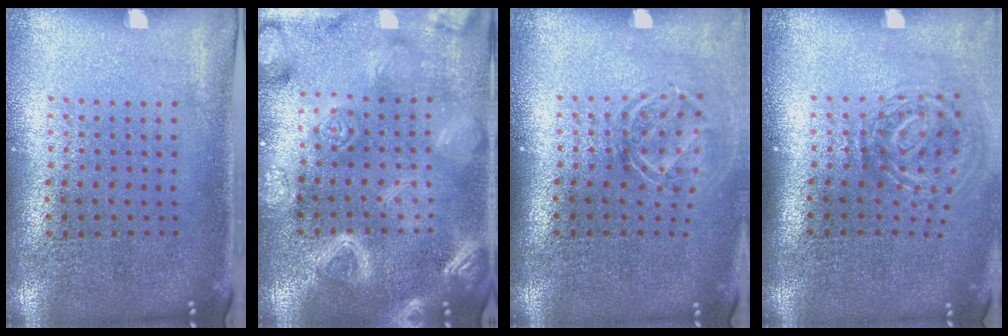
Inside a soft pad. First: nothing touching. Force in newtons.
{"total": 4.0, "press": 4.0, "slide": 0.5}
{"total": 1.7, "press": 1.1, "slide": 1.3}
{"total": 2.1, "press": 1.3, "slide": 1.6}